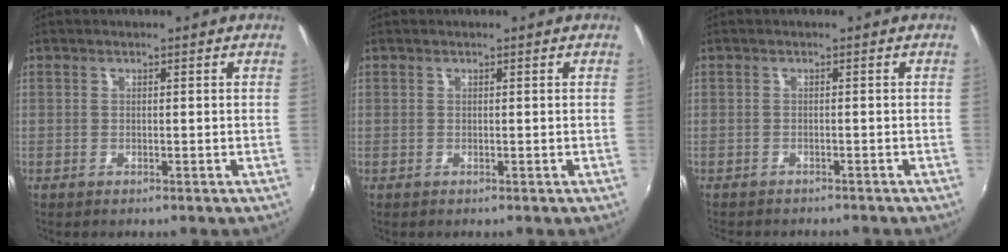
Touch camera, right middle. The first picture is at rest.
{"total": 0.0}
{"total": 4.2, "force": [-3.8, 1.1, 1.2], "torque": [-0.034, -0.015, -0.057]}